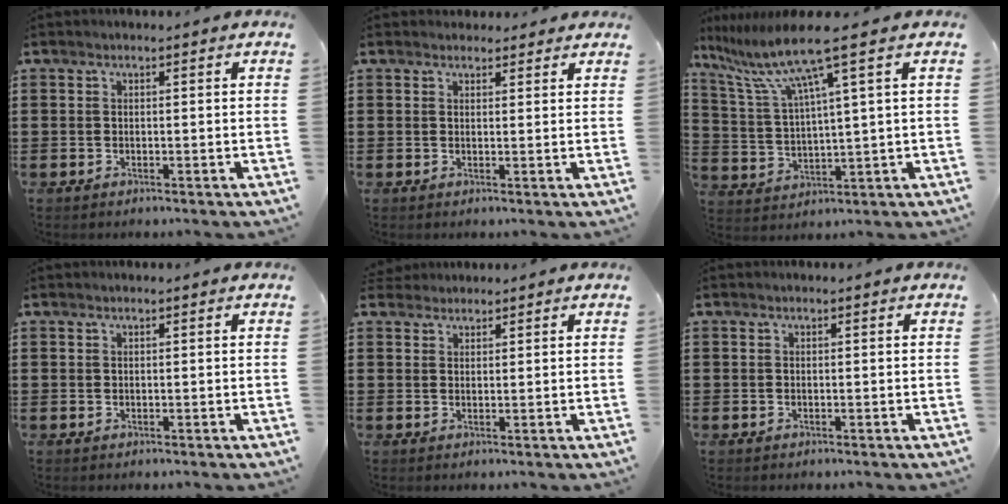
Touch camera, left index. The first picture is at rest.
{"total": 1.8, "force": [1.7, 0.7, 0.1], "torque": [0.001, 0.000, 0.031]}
{"total": 9.6, "force": [6.0, -0.2, 7.5], "torque": [-0.180, -0.031, 0.093]}
{"total": 0.0}
{"total": 1.9, "force": [1.7, 0.8, 0.0], "torque": [-0.006, 0.006, 0.035]}
{"total": 0.0}